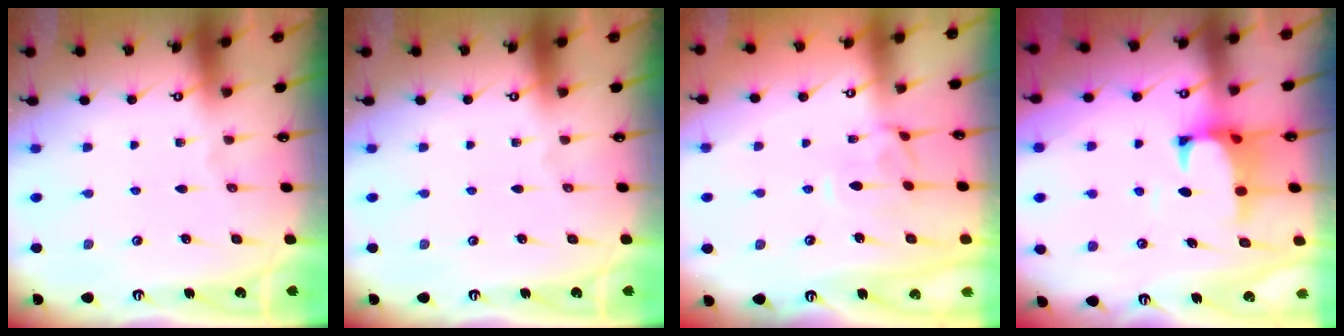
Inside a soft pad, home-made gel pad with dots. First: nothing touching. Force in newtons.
{"total": 0.0}
{"total": 0.7, "press": 0.4, "slide": 0.6}
{"total": 1.4, "press": 0.9, "slide": 1.0}